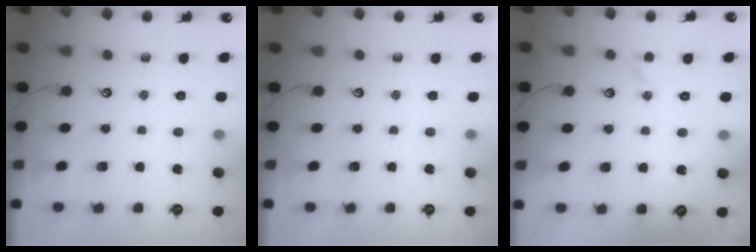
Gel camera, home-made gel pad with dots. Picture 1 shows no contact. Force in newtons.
{"total": 0.0}
{"total": 0.9, "press": 0.8, "slide": 0.4}